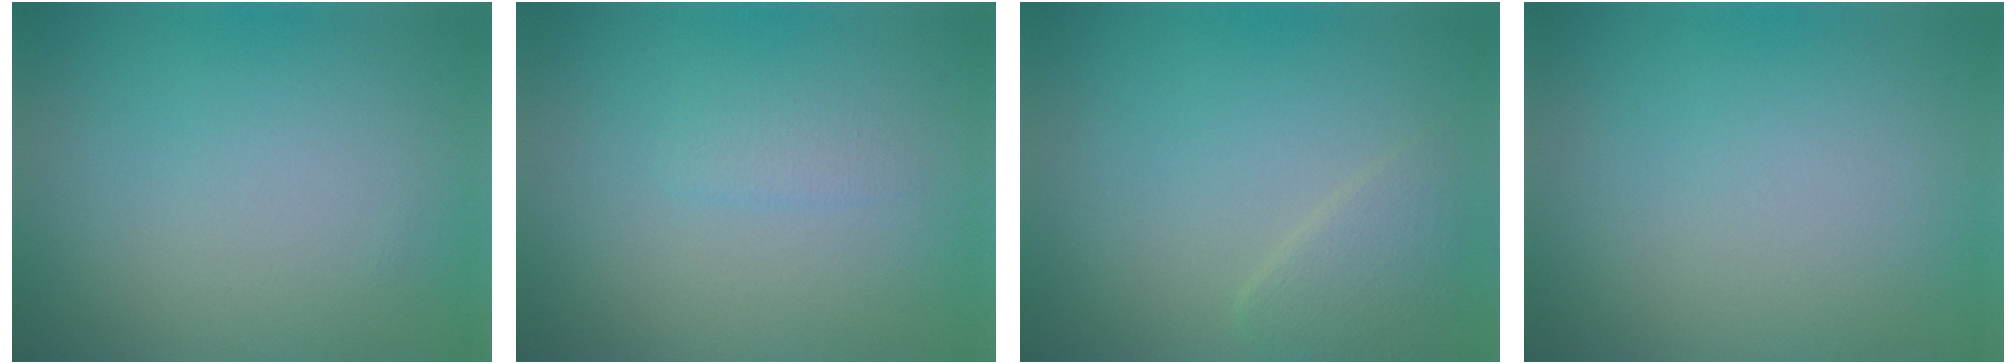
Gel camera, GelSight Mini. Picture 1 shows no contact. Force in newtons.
{"total": 1.0, "press": 1.0, "slide": 0.1}
{"total": 2.0, "press": 2.0, "slide": 0.1}
{"total": 0.0}